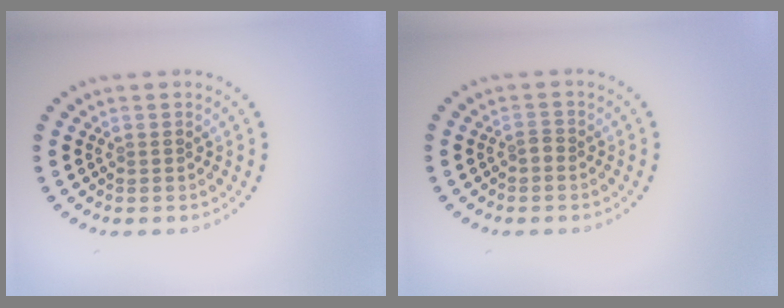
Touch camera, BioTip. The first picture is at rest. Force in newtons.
{"total": 0.8, "press": 0.5, "slide": 0.6}